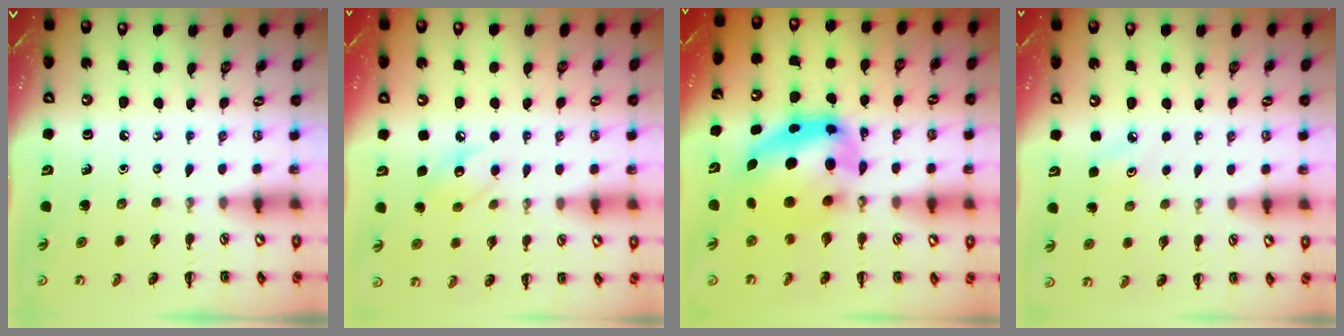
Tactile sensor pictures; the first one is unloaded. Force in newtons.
{"total": 8.0, "press": 7.9, "slide": 1.3}
{"total": 11.0, "press": 10.7, "slide": 2.7}
{"total": 2.8, "press": 2.7, "slide": 0.8}